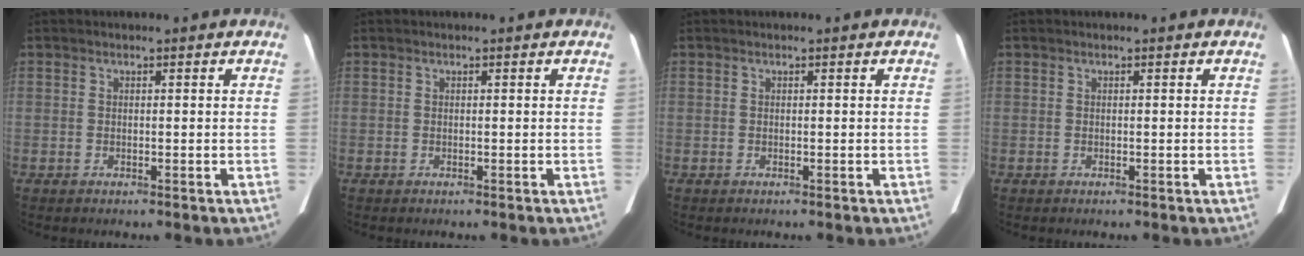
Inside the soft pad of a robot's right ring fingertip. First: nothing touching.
{"total": 0.0}
{"total": 0.0}
{"total": 0.0}